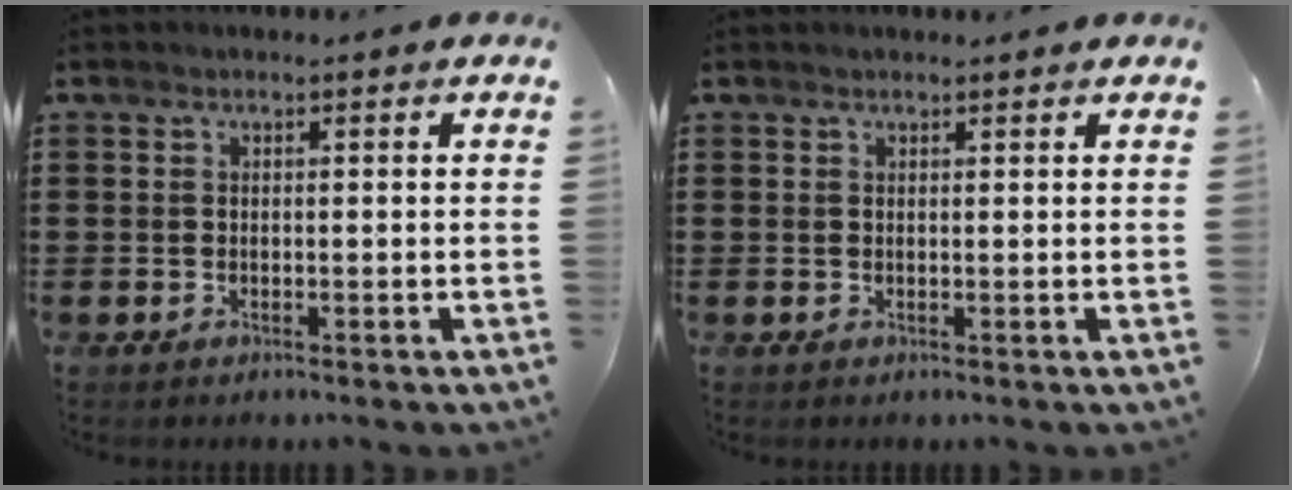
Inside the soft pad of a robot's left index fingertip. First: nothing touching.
{"total": 0.6, "force": [0.5, 0.1, 0.2], "torque": [-0.004, 0.000, 0.011]}